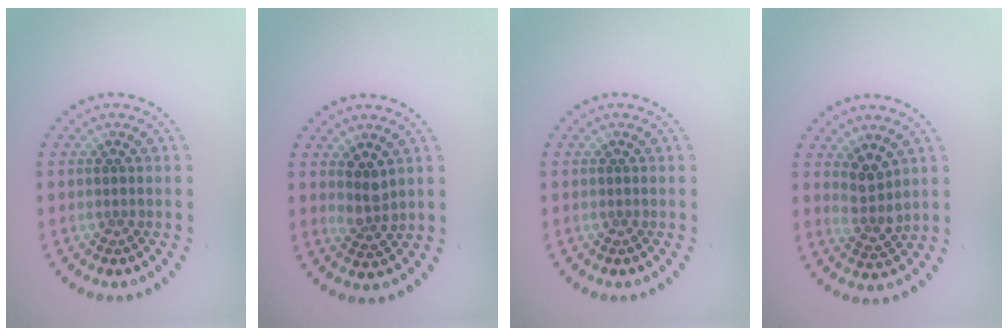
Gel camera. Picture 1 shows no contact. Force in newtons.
{"total": 1.9, "press": 1.5, "slide": 1.2}
{"total": 0.0}
{"total": 2.3, "press": 1.9, "slide": 1.3}